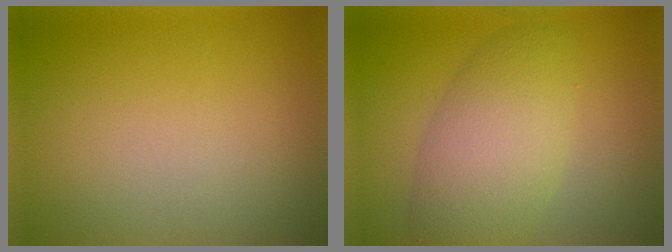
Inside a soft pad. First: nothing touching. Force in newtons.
{"total": 5.8, "press": 5.8, "slide": 0.2}